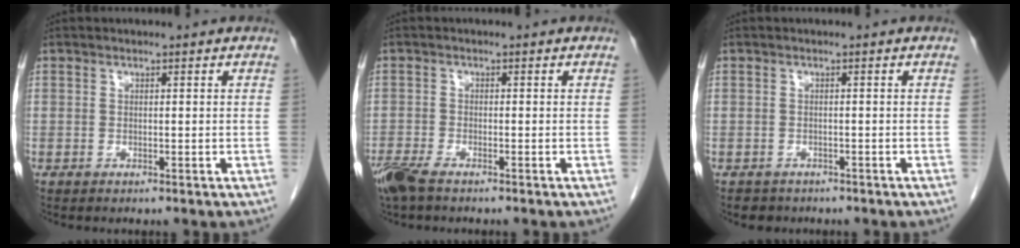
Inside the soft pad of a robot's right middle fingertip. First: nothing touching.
{"total": 4.5, "force": [-3.4, 1.0, 2.7], "torque": [-0.059, -0.011, -0.065]}
{"total": 2.0, "force": [-1.6, 1.2, 0.1], "torque": [-0.012, 0.001, -0.024]}